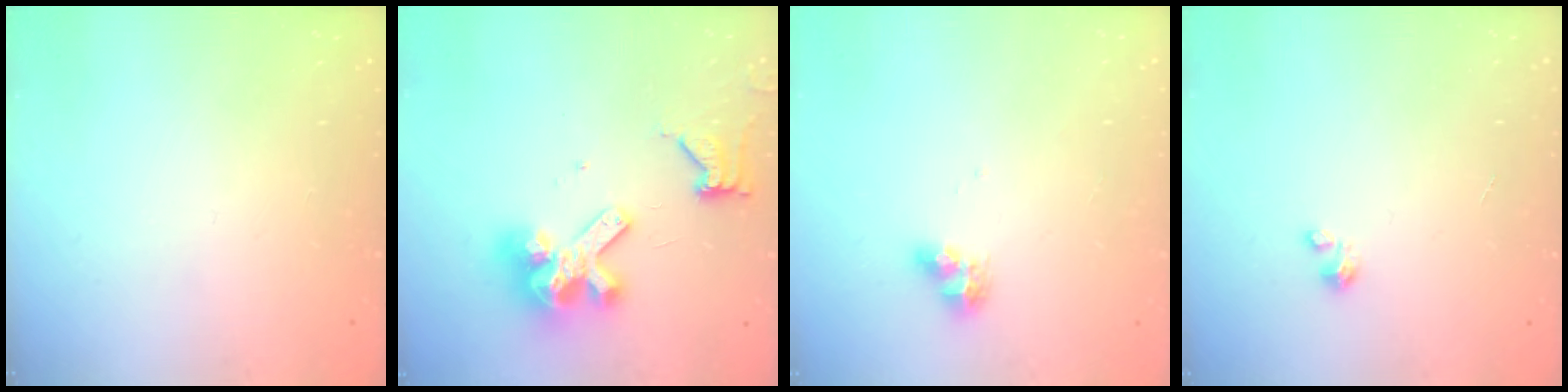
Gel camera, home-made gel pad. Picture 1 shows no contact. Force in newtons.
{"total": 13.3, "press": 13.2, "slide": 1.6}
{"total": 7.8, "press": 7.7, "slide": 0.9}
{"total": 1.2, "press": 1.1, "slide": 0.1}